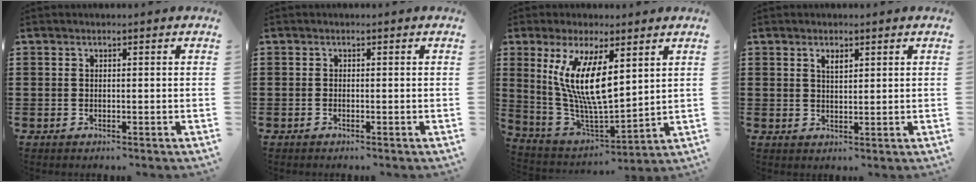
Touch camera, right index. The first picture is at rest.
{"total": 0.0}
{"total": 11.0, "force": [3.3, 3.2, 10.0], "torque": [-0.215, -0.019, 0.059]}
{"total": 1.8, "force": [1.2, 0.7, 1.2], "torque": [-0.026, 0.003, 0.021]}